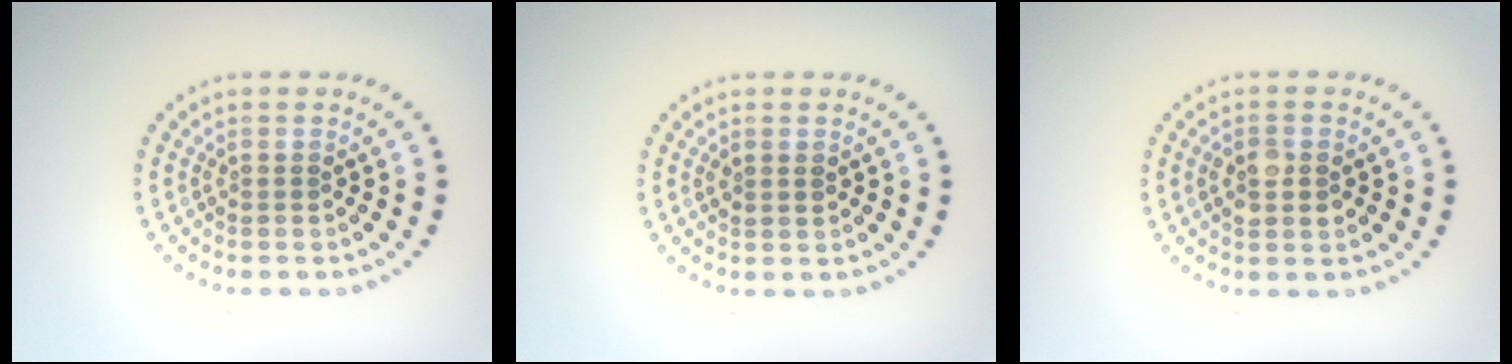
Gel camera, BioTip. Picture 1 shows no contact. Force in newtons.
{"total": 0.9, "press": 0.8, "slide": 0.1}
{"total": 2.8, "press": 2.8, "slide": 0.1}